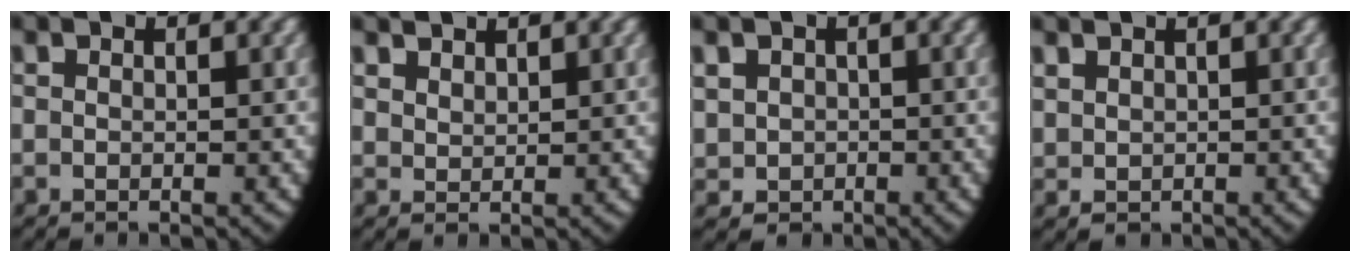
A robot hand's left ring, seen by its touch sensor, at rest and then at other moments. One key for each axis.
{"total": 1.9, "fx": 1.9, "fy": 0.2, "fz": 0.2, "tx": -0.003, "ty": -0.004, "tz": 0.045}
{"total": 4.4, "fx": -0.1, "fy": 4.1, "fz": 1.4, "tx": -0.046, "ty": -0.023, "tz": 0.008}
{"total": 1.3, "fx": 0.6, "fy": 1.1, "fz": 0.4, "tx": -0.022, "ty": -0.014, "tz": 0.028}